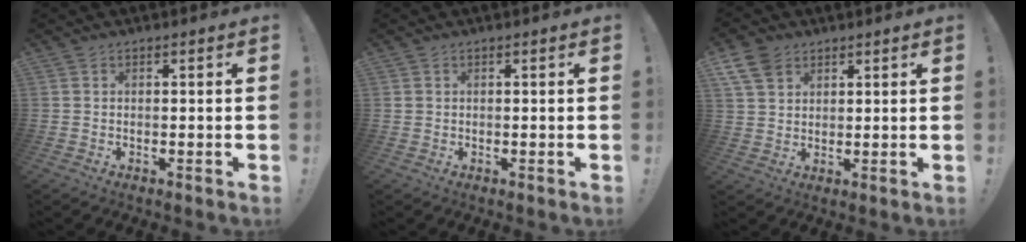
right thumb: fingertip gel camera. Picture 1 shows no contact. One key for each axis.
{"total": 1.1, "fx": 0.5, "fy": 1.0, "fz": 0.3, "tx": -0.005, "ty": 0.002, "tz": 0.009}
{"total": 8.6, "fx": 5.0, "fy": 6.0, "fz": 3.6, "tx": -0.074, "ty": -0.021, "tz": 0.099}